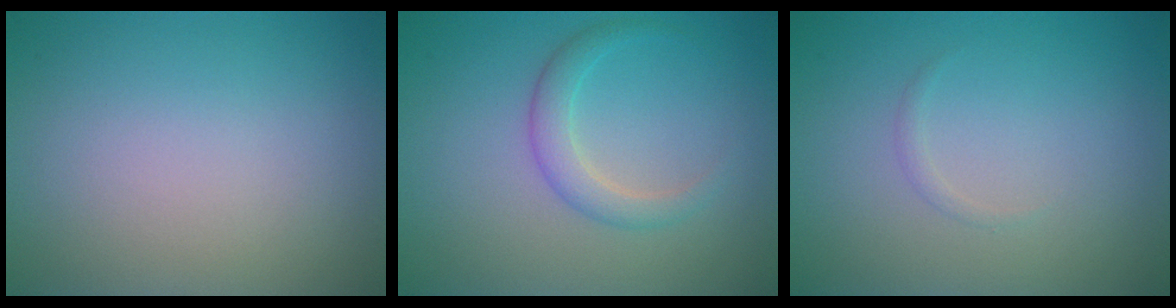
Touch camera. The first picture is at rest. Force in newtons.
{"total": 2.2, "press": 2.2, "slide": 0.1}
{"total": 0.5, "press": 0.5, "slide": 0.0}